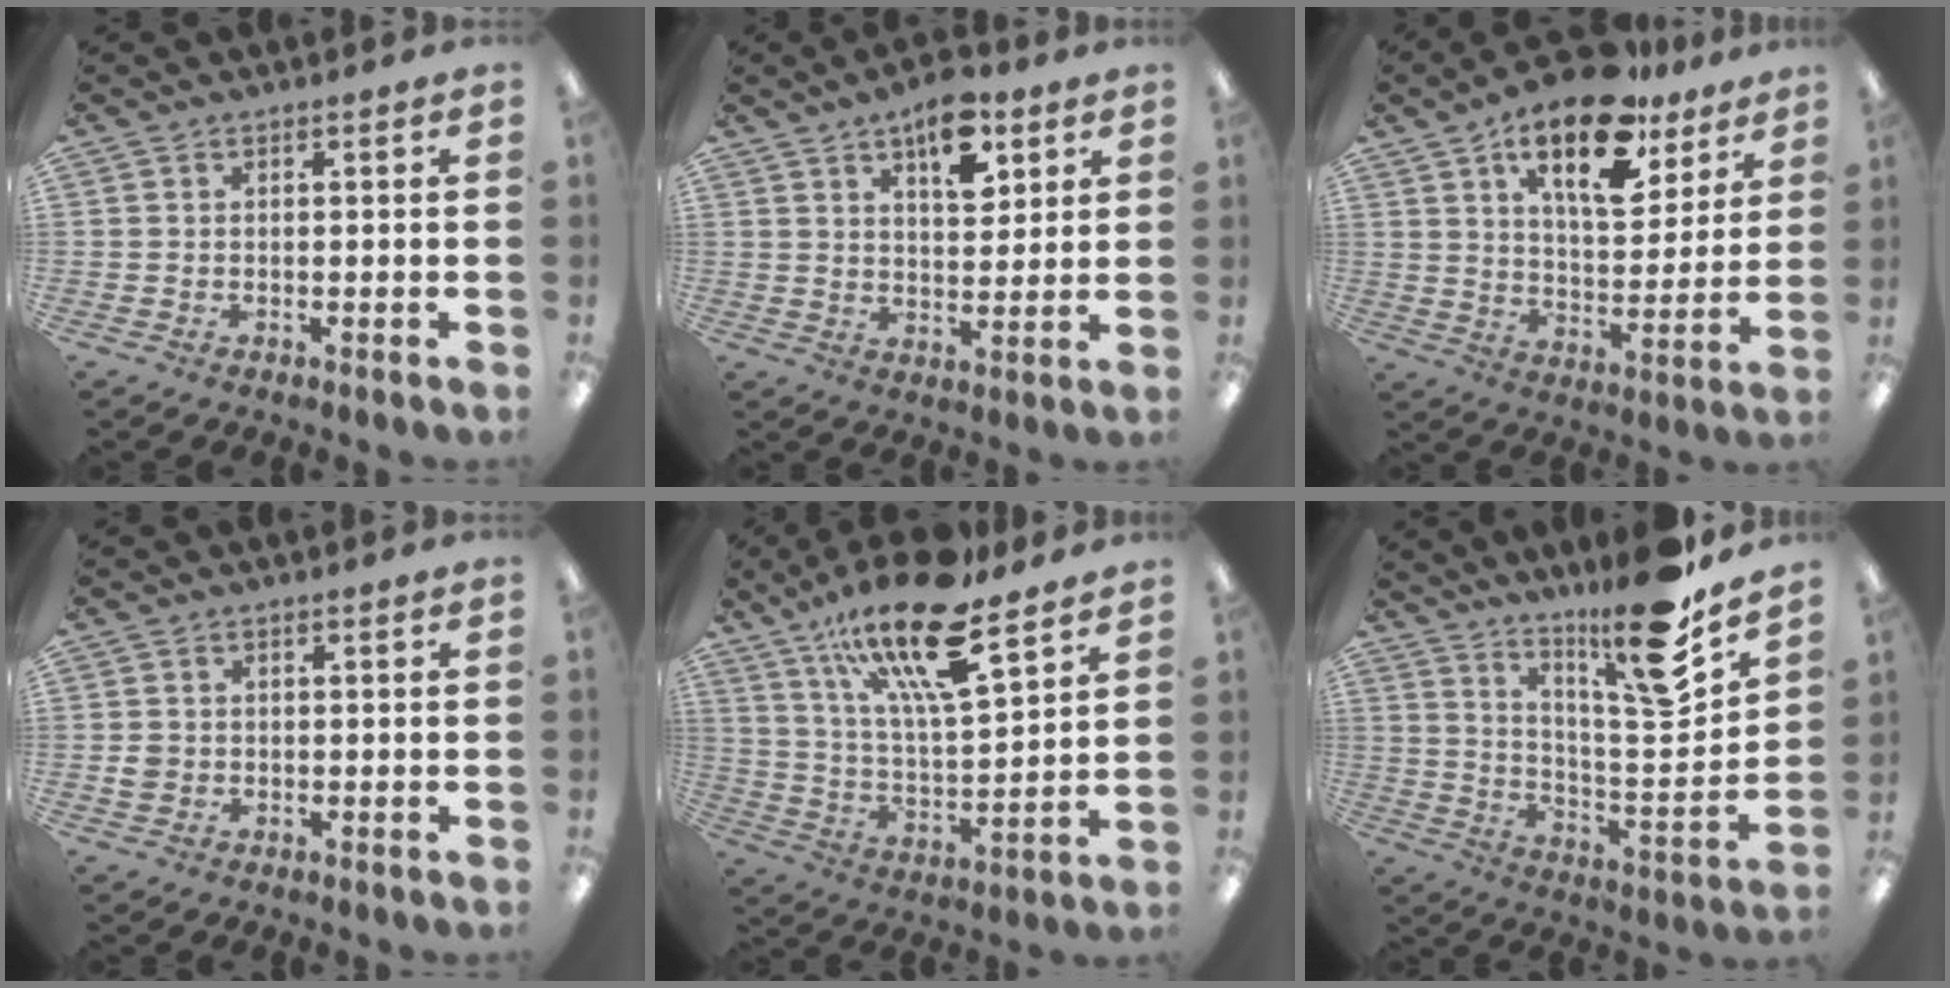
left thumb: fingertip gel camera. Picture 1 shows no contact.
{"total": 11.0, "force": [6.6, 5.2, 7.1], "torque": [-0.097, -0.031, 0.110]}
{"total": 18.6, "force": [12.0, 8.0, 11.7], "torque": [-0.180, -0.062, 0.201]}
{"total": 2.6, "force": [-0.1, 2.5, 0.9], "torque": [-0.009, 0.001, -0.005]}
{"total": 21.0, "force": [14.6, 5.9, 13.9], "torque": [-0.236, -0.083, 0.244]}
{"total": 18.3, "force": [13.9, 2.0, 11.7], "torque": [-0.194, -0.102, 0.220]}